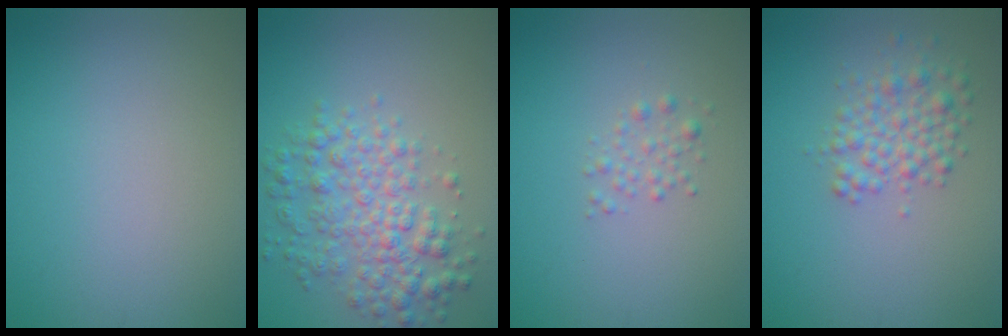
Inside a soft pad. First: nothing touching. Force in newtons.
{"total": 4.9, "press": 4.9, "slide": 0.1}
{"total": 1.2, "press": 1.2, "slide": 0.0}
{"total": 3.1, "press": 3.1, "slide": 0.1}